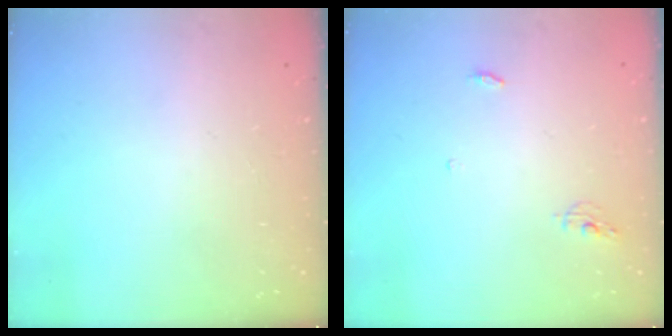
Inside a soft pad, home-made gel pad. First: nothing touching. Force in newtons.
{"total": 4.2, "press": 4.2, "slide": 0.4}